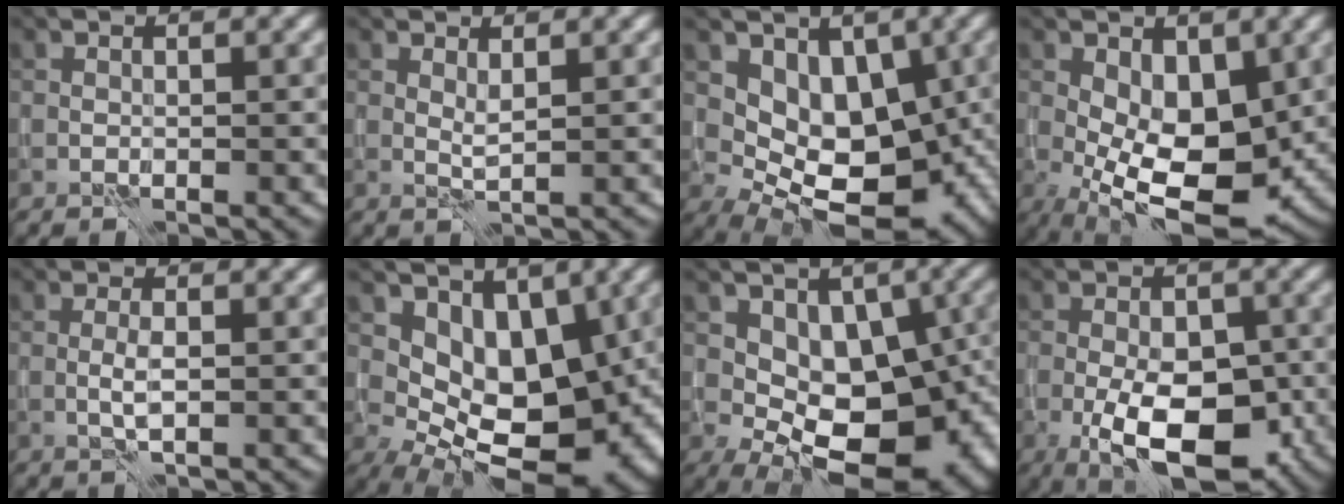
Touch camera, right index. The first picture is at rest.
{"total": 0.9, "force": [0.6, -0.1, 0.7], "torque": [-0.018, -0.001, 0.012]}
{"total": 9.7, "force": [0.7, 6.5, 7.3], "torque": [-0.081, -0.017, 0.020]}
{"total": 7.6, "force": [-1.2, 3.9, 6.4], "torque": [-0.112, -0.004, -0.021]}
{"total": 1.4, "force": [-0.3, 0.1, 1.3], "torque": [-0.030, 0.000, -0.006]}
{"total": 11.2, "force": [0.8, 7.0, 8.6], "torque": [-0.100, -0.013, 0.020]}
{"total": 13.0, "force": [-0.7, 8.1, 10.2], "torque": [-0.108, -0.013, 0.001]}
{"total": 9.5, "force": [-3.2, 4.5, 7.7], "torque": [-0.110, -0.007, -0.057]}